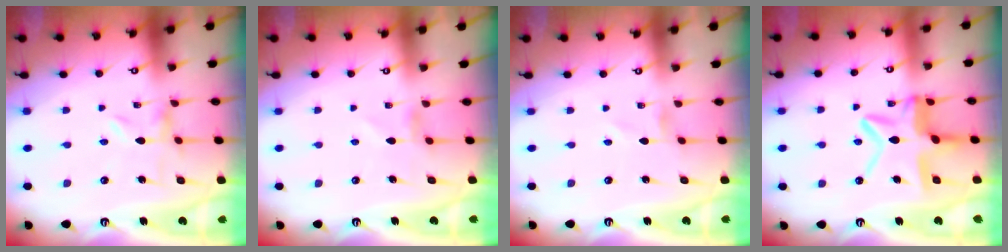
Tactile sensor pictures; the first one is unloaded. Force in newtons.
{"total": 2.8, "press": 2.8, "slide": 0.3}
{"total": 0.0}
{"total": 13.3, "press": 13.2, "slide": 1.3}